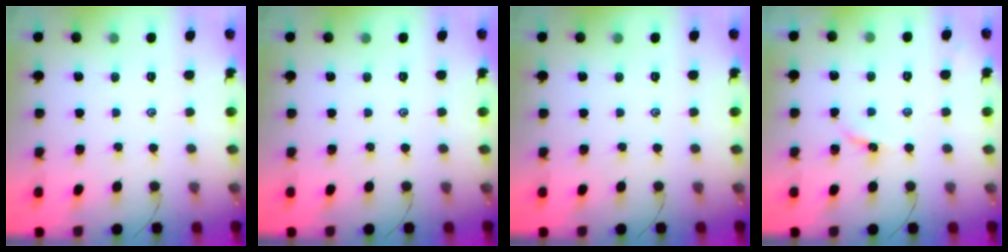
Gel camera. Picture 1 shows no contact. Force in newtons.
{"total": 0.0}
{"total": 0.0}
{"total": 5.2, "press": 5.2, "slide": 0.6}